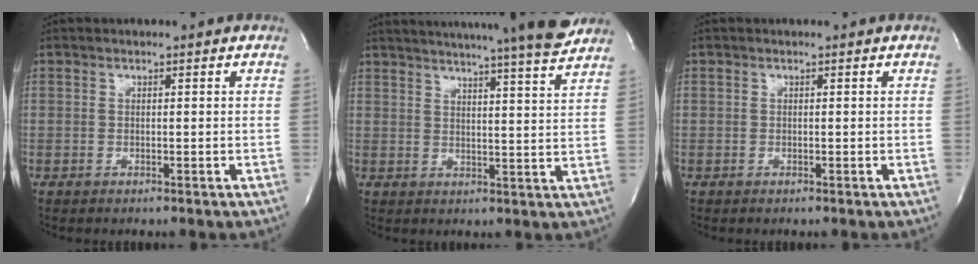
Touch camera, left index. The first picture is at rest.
{"total": 19.8, "force": [17.8, -0.3, 8.6], "torque": [-0.142, -0.028, 0.229]}
{"total": 0.0}